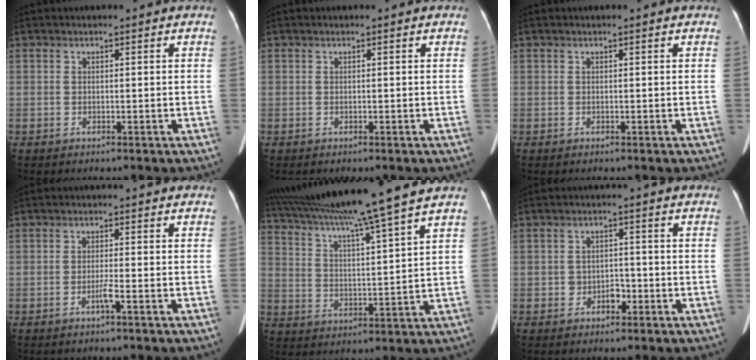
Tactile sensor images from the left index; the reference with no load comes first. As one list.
[{"total": 0.0}, {"total": 0.0}, {"total": 1.6, "force": [-0.9, -0.4, 1.2], "torque": [-0.026, -0.002, -0.018]}, {"total": 17.5, "force": [14.7, -2.6, 9.0], "torque": [-0.159, -0.006, 0.233]}, {"total": 2.4, "force": [-1.1, 1.7, 1.2], "torque": [-0.014, 0.007, -0.015]}]